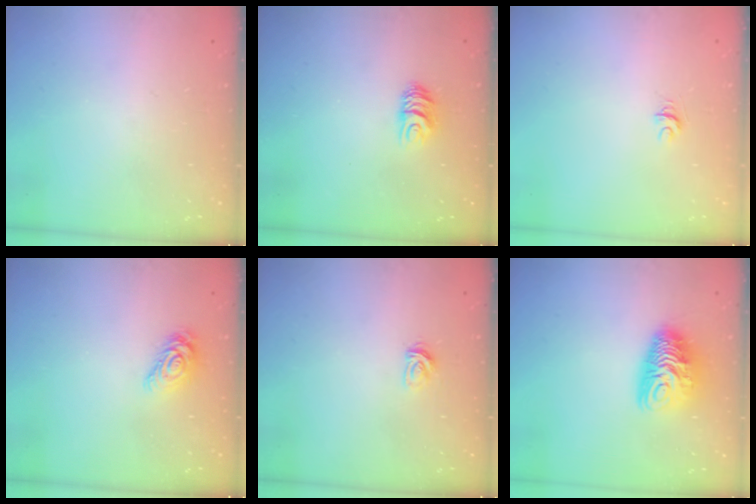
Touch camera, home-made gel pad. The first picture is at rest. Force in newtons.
{"total": 6.4, "press": 6.4, "slide": 0.5}
{"total": 4.0, "press": 4.0, "slide": 0.4}
{"total": 8.9, "press": 8.9, "slide": 0.4}
{"total": 3.5, "press": 3.4, "slide": 0.3}
{"total": 10.4, "press": 10.3, "slide": 1.1}